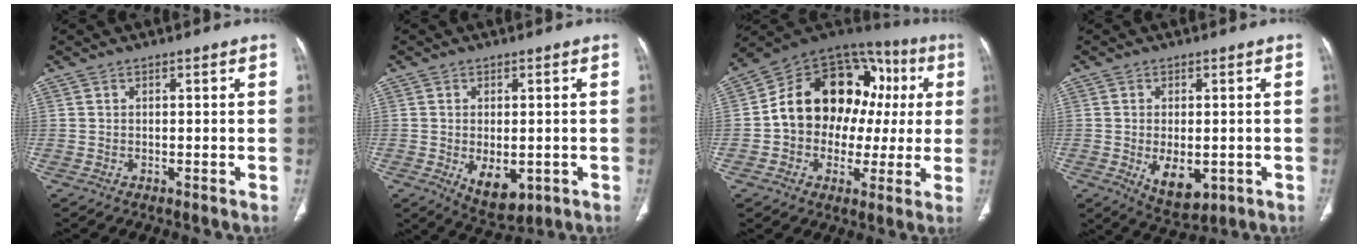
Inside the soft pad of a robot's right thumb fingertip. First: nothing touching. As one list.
[{"total": 7.4, "force": [-1.8, 4.2, 5.9], "torque": [-0.077, -0.010, -0.012]}, {"total": 22.7, "force": [2.1, 16.6, 15.3], "torque": [-0.187, 0.055, 0.032]}, {"total": 7.8, "force": [-1.8, 4.3, 6.2], "torque": [-0.083, -0.011, -0.014]}]